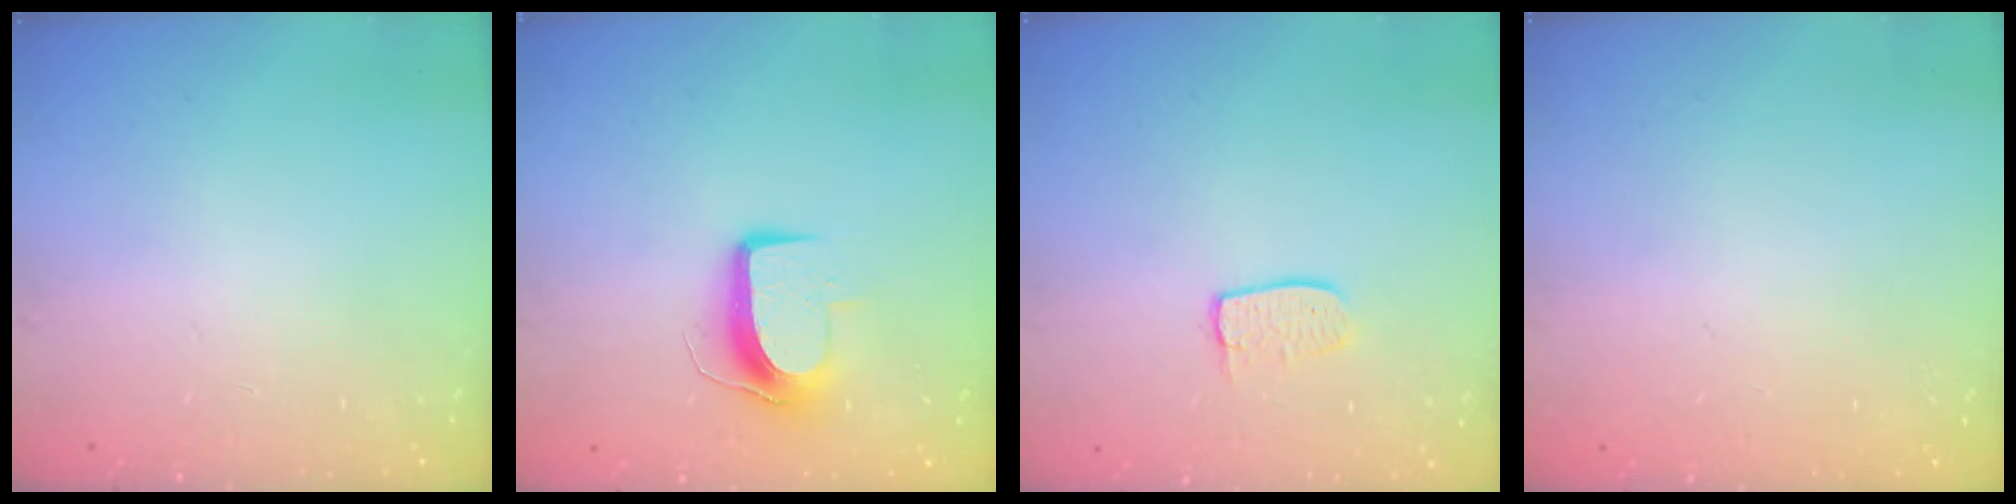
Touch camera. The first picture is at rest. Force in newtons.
{"total": 9.6, "press": 9.6, "slide": 0.3}
{"total": 5.8, "press": 5.8, "slide": 0.4}
{"total": 0.0}